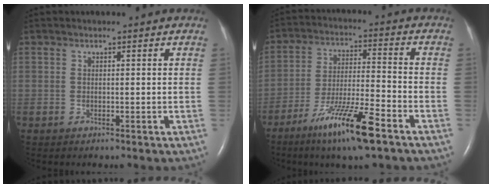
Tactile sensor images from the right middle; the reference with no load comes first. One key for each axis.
{"total": 12.4, "fx": -7.8, "fy": 0.6, "fz": 9.6, "tx": -0.181, "ty": -0.027, "tz": -0.139}